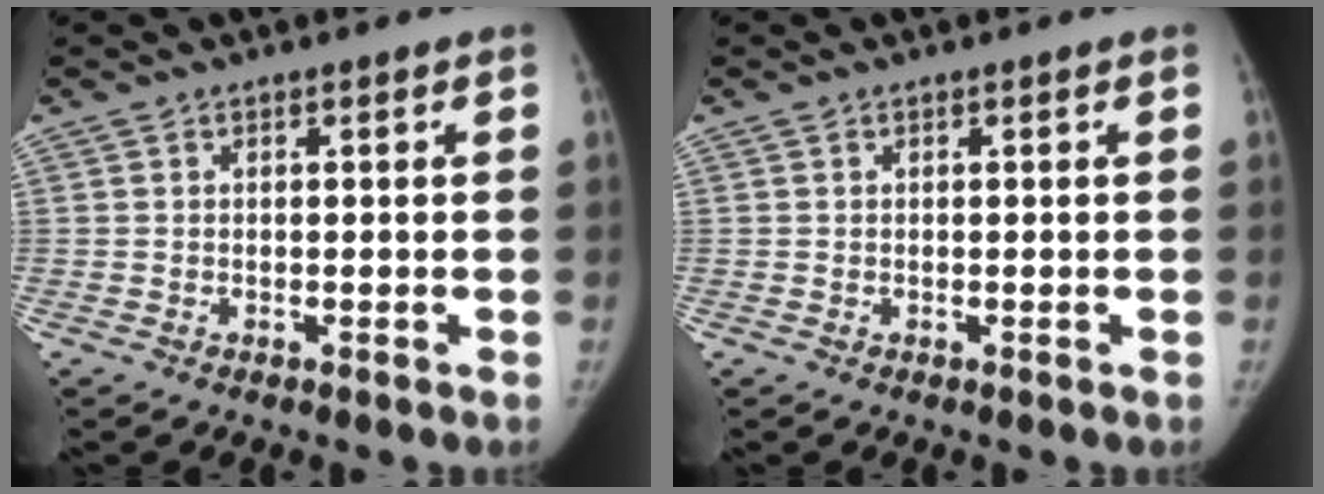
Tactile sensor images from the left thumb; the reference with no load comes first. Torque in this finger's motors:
{"motor_torque": [0.30, -0.20, -0.30, 0.18, 0.04]}